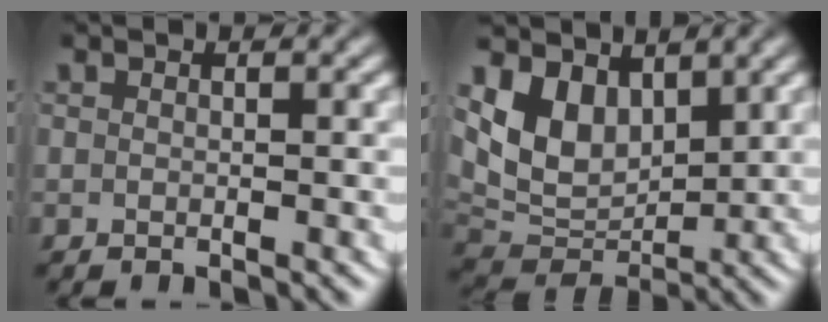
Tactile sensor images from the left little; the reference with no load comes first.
{"total": 8.8, "force": [1.0, 7.1, 5.1], "torque": [-0.121, -0.031, 0.032]}